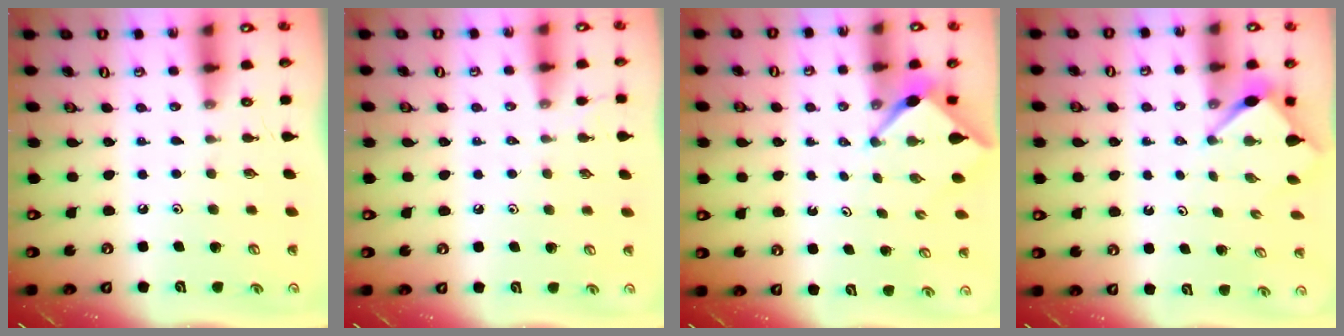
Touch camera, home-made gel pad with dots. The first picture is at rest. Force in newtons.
{"total": 1.1, "press": 1.1, "slide": 0.3}
{"total": 2.6, "press": 2.6, "slide": 0.3}
{"total": 3.3, "press": 3.3, "slide": 0.3}